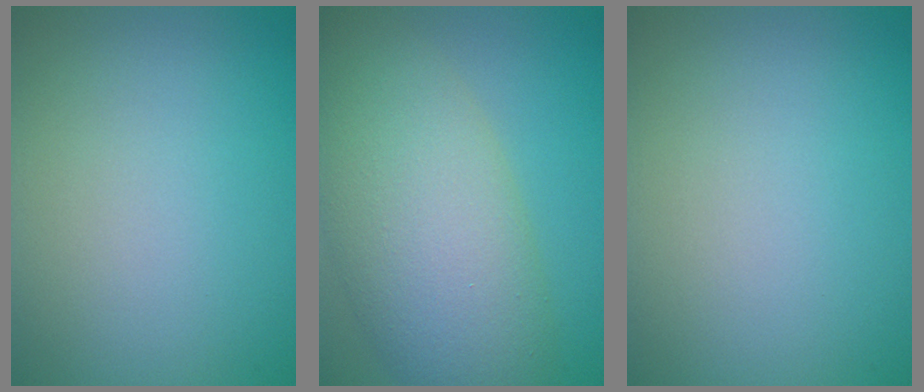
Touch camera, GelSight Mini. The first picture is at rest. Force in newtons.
{"total": 10.0, "press": 10.0, "slide": 0.6}
{"total": 0.0}